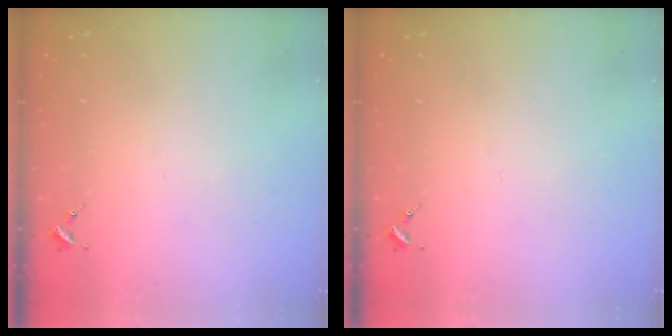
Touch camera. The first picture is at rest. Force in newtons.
{"total": 0.0}